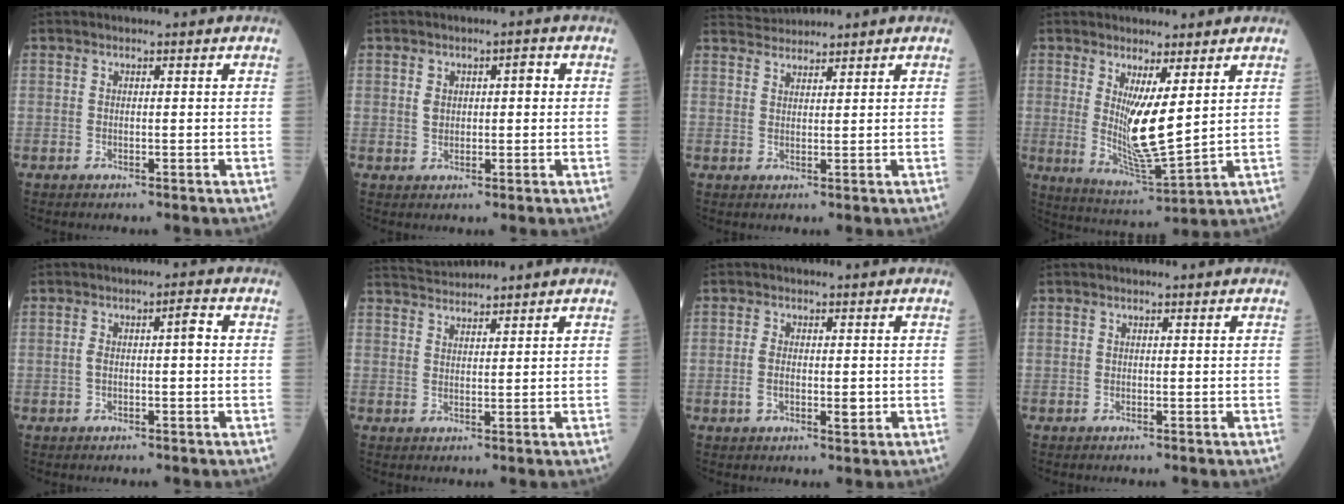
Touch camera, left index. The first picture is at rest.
{"total": 3.6, "force": [0.6, 2.2, 2.8], "torque": [-0.049, 0.019, 0.013]}
{"total": 3.2, "force": [3.1, -0.1, -0.3], "torque": [-0.009, 0.019, 0.066]}
{"total": 8.5, "force": [2.0, 0.9, 8.2], "torque": [-0.161, -0.033, 0.044]}
{"total": 3.4, "force": [-0.1, 0.8, 3.3], "torque": [-0.064, 0.014, -0.002]}
{"total": 3.5, "force": [3.4, -0.4, 0.0], "torque": [-0.011, 0.017, 0.071]}
{"total": 3.9, "force": [-0.7, 1.7, 3.4], "torque": [-0.069, -0.004, -0.012]}
{"total": 0.0}